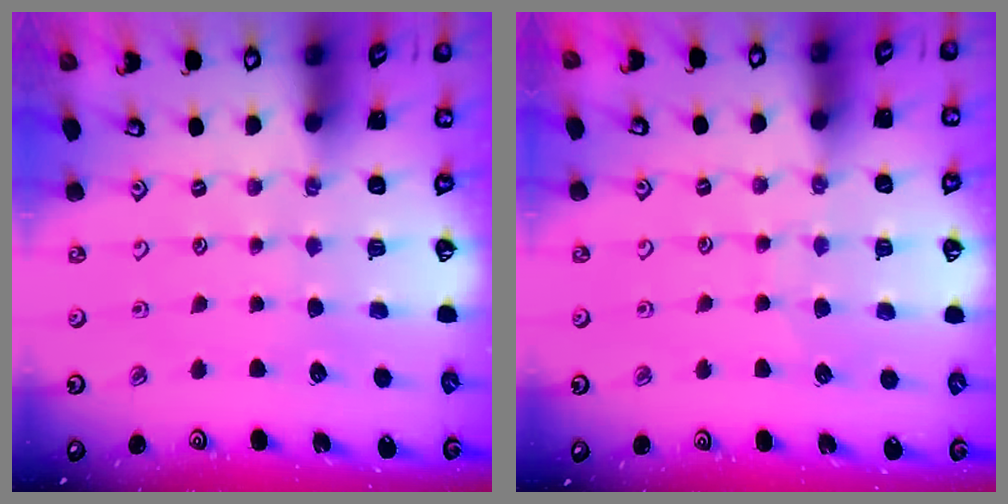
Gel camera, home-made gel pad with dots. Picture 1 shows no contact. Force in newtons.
{"total": 5.5, "press": 5.5, "slide": 0.4}